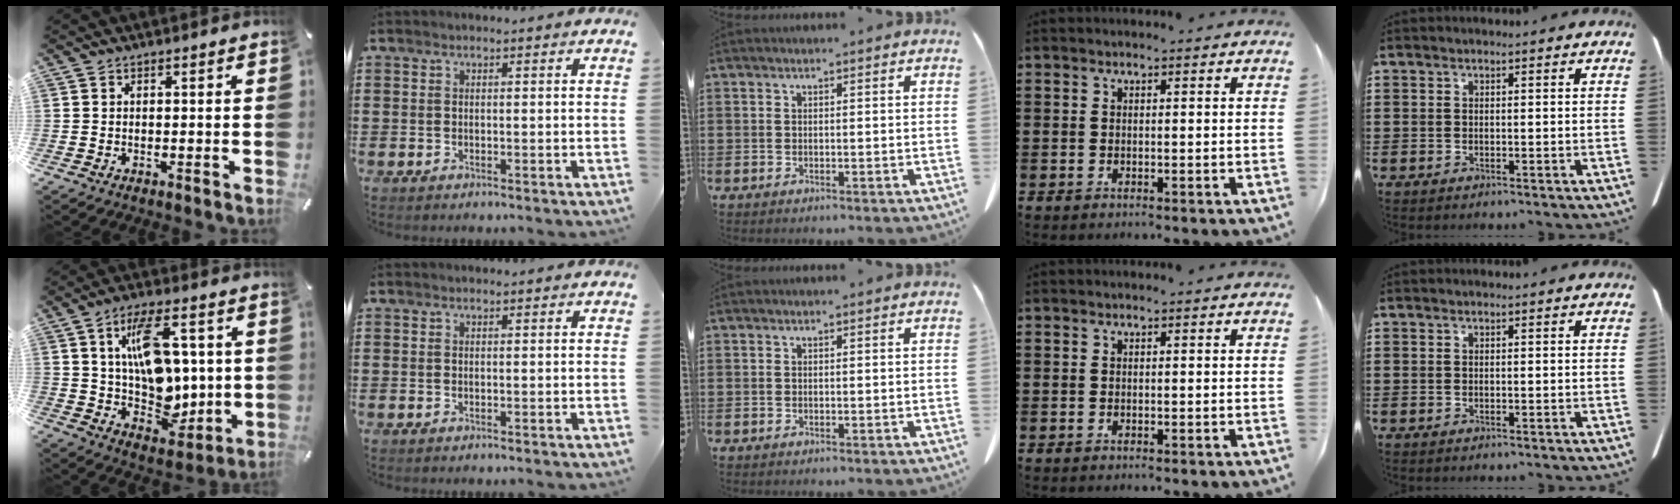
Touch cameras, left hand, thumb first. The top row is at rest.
{"thumb": {"total": 14.5, "force": [3.7, 9.5, 10.3], "torque": [-0.163, -0.008, 0.068]}}